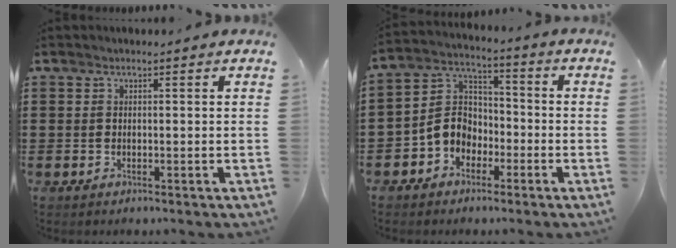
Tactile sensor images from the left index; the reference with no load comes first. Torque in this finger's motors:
{"motor_torque": [0.97, 0.06, 0.31, 0.07]}